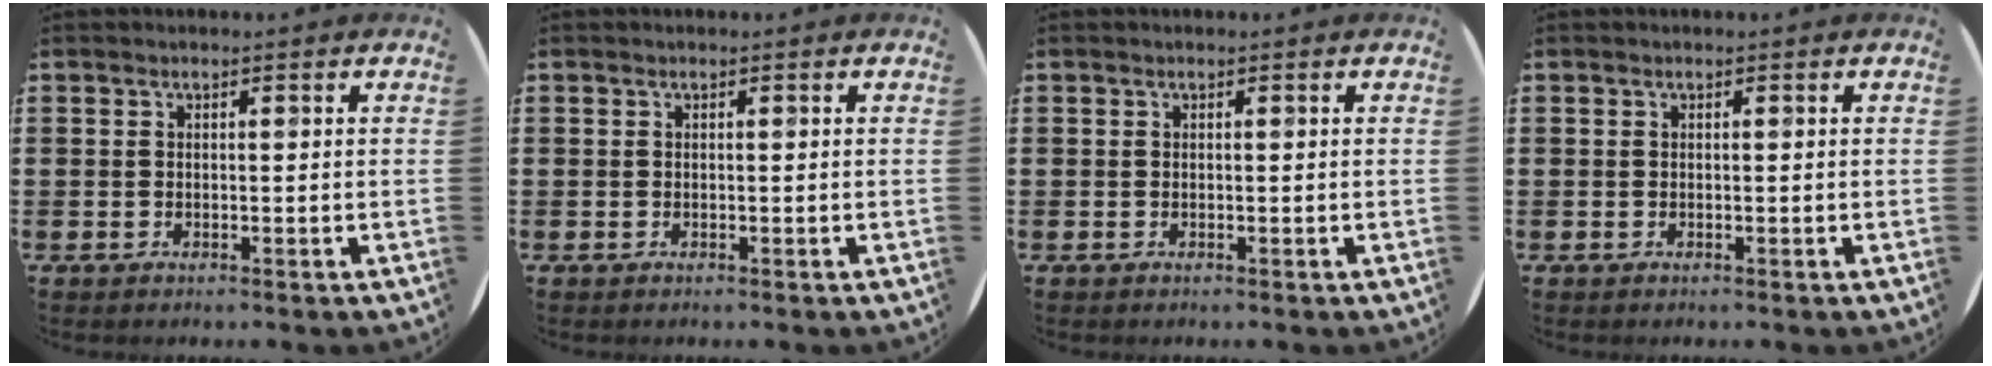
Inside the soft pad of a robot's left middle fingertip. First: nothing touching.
{"total": 0.0}
{"total": 0.0}
{"total": 0.0}